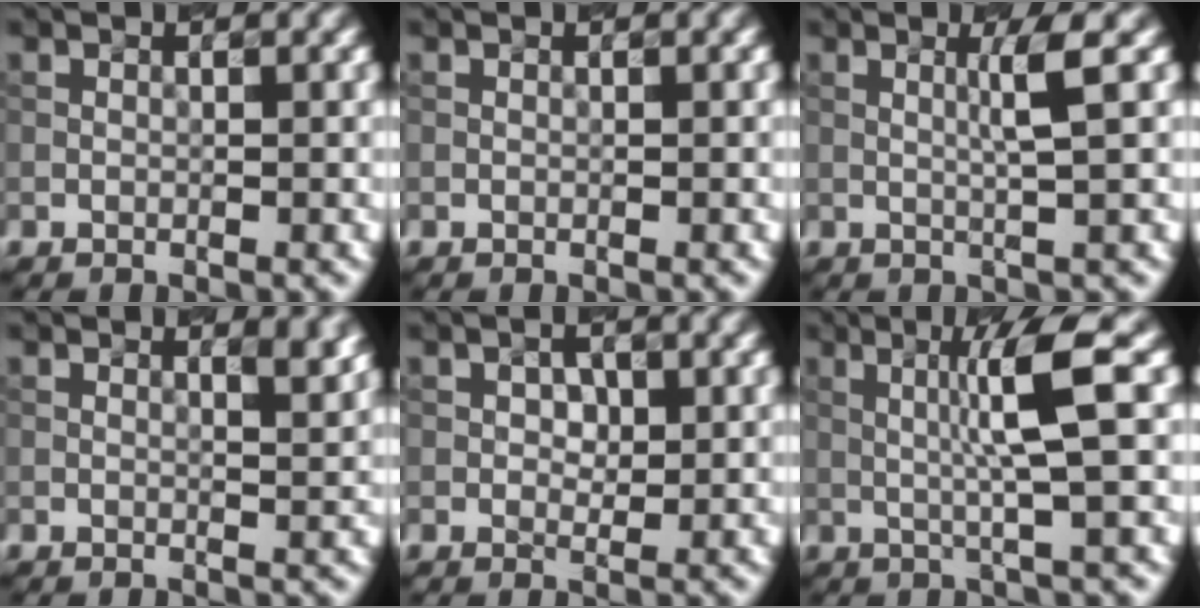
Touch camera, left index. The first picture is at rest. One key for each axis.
{"total": 0.0}
{"total": 2.4, "fx": 0.5, "fy": 0.1, "fz": 2.4, "tx": -0.045, "ty": 0.003, "tz": 0.006}
{"total": 1.8, "fx": 1.1, "fy": 0.5, "fz": 1.4, "tx": -0.012, "ty": -0.001, "tz": 0.015}
{"total": 2.1, "fx": 0.4, "fy": 1.4, "fz": 1.5, "tx": -0.022, "ty": 0.000, "tz": 0.005}
{"total": 4.7, "fx": 0.7, "fy": 0.0, "fz": 4.7, "tx": -0.084, "ty": 0.006, "tz": 0.014}